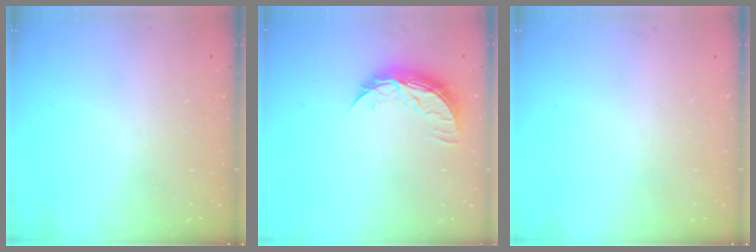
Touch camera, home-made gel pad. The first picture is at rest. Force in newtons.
{"total": 9.0, "press": 9.0, "slide": 0.5}
{"total": 0.0}